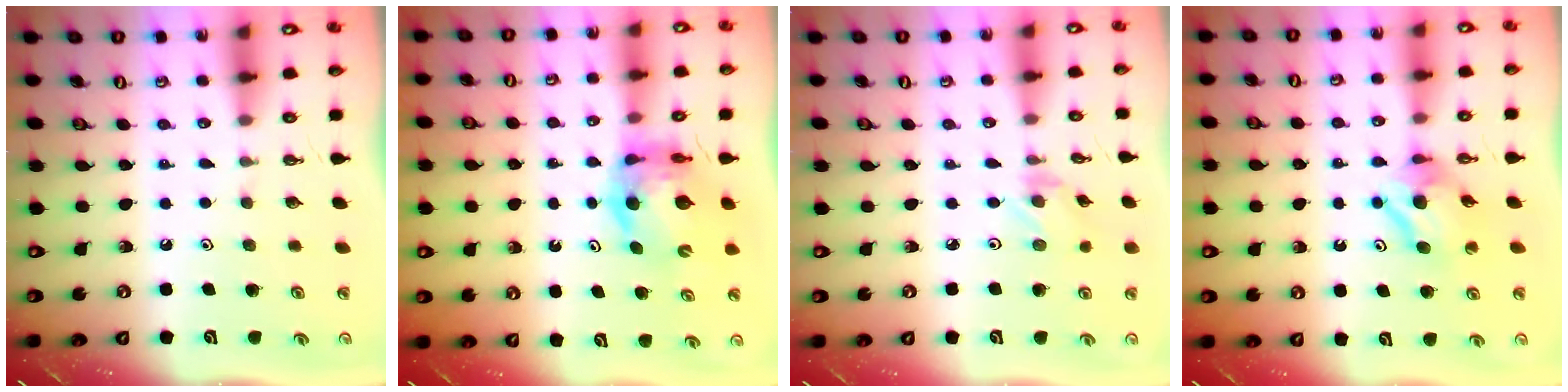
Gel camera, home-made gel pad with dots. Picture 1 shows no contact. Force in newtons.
{"total": 9.7, "press": 9.7, "slide": 1.2}
{"total": 0.8, "press": 0.6, "slide": 0.5}
{"total": 7.7, "press": 7.6, "slide": 0.6}